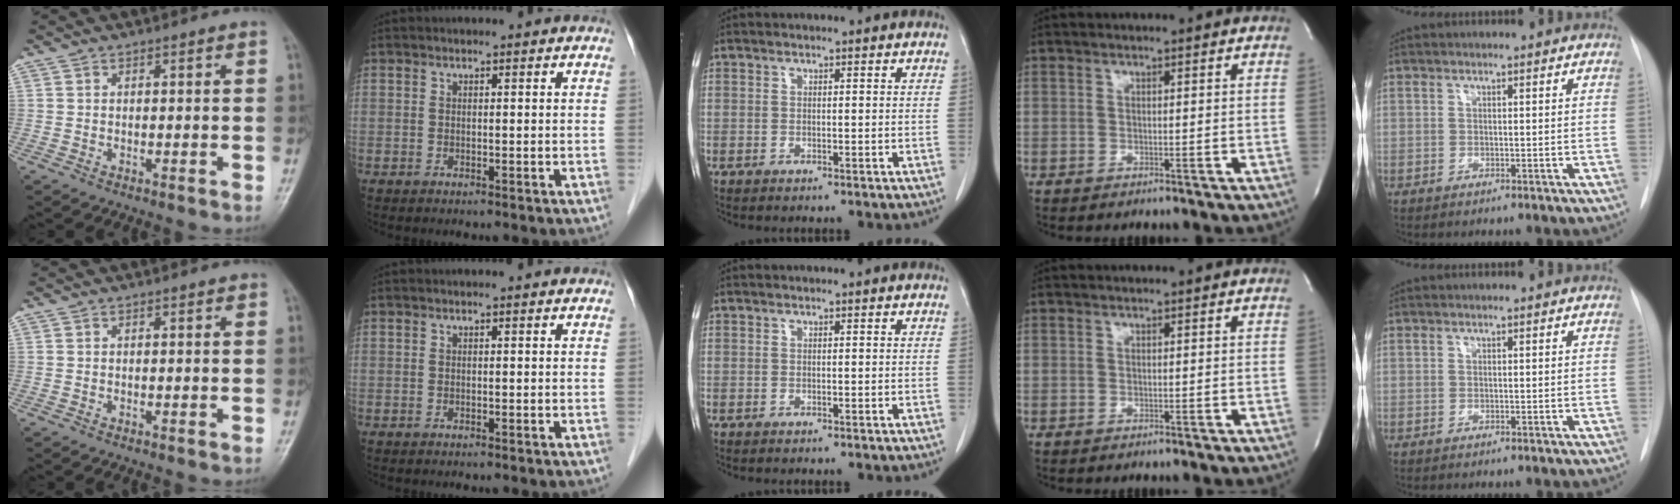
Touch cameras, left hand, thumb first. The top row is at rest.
{}